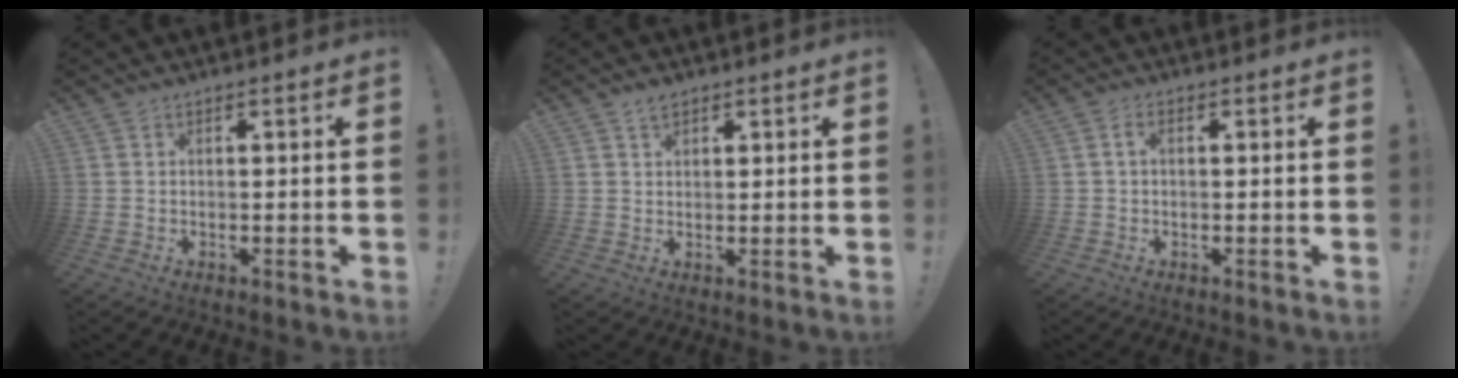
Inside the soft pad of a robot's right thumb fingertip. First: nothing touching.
{"total": 2.7, "force": [1.9, 1.6, 1.1], "torque": [-0.002, -0.011, 0.033]}
{"total": 2.0, "force": [0.2, 1.2, 1.6], "torque": [-0.029, 0.006, 0.002]}